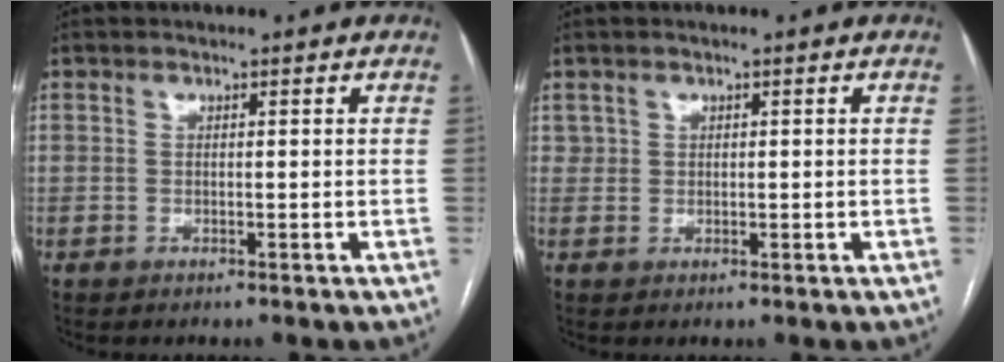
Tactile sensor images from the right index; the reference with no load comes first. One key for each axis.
{"total": 1.1, "fx": 0.5, "fy": 1.0, "fz": 0.1, "tx": 0.007, "ty": 0.004, "tz": 0.008}